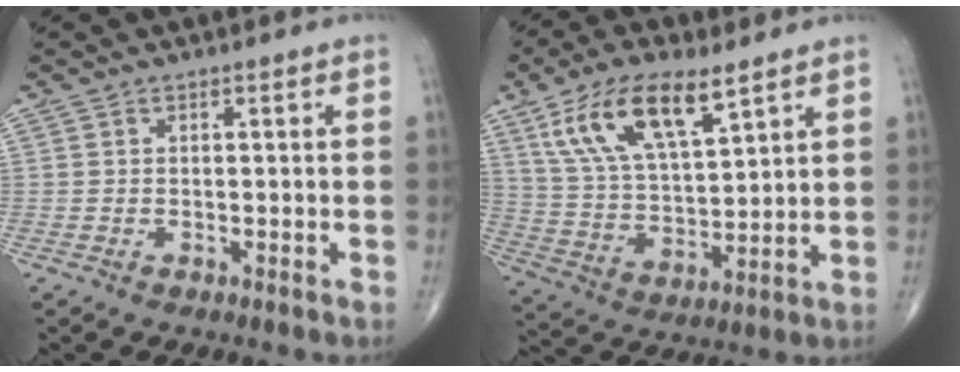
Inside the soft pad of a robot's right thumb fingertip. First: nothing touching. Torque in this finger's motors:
{"motor_torque": [-0.92, 1.58, 1.41, 1.10, 0.41]}